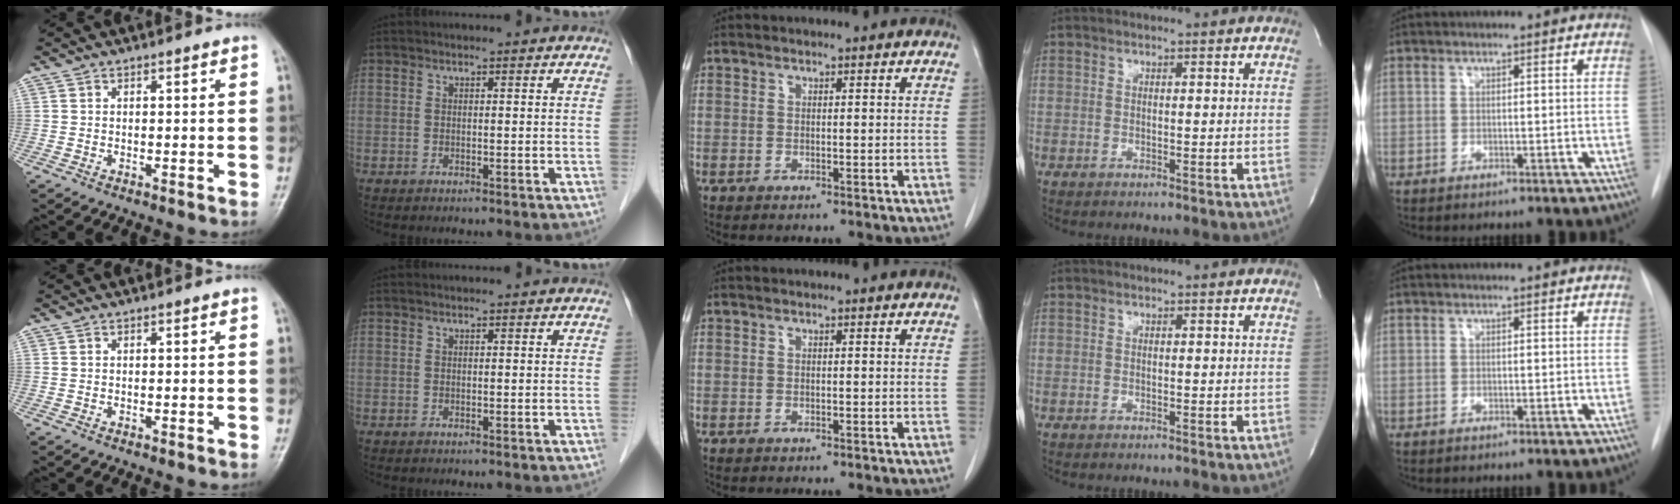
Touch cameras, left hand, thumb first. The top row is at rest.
{}